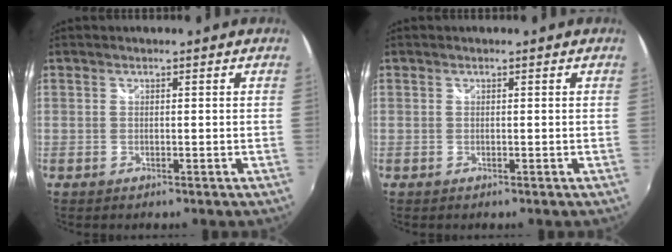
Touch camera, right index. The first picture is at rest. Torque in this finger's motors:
{"motor_torque": [0.00, 0.00, 0.04, 0.00]}